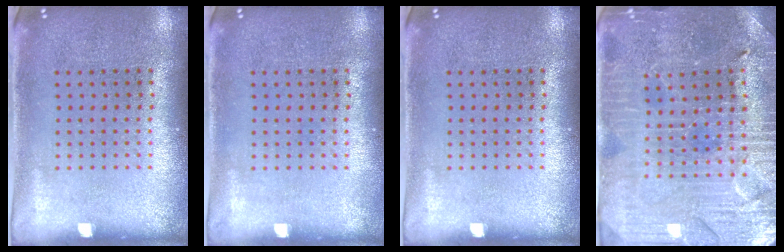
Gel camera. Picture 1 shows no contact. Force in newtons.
{"total": 0.0}
{"total": 0.0}
{"total": 3.3, "press": 3.3, "slide": 0.5}